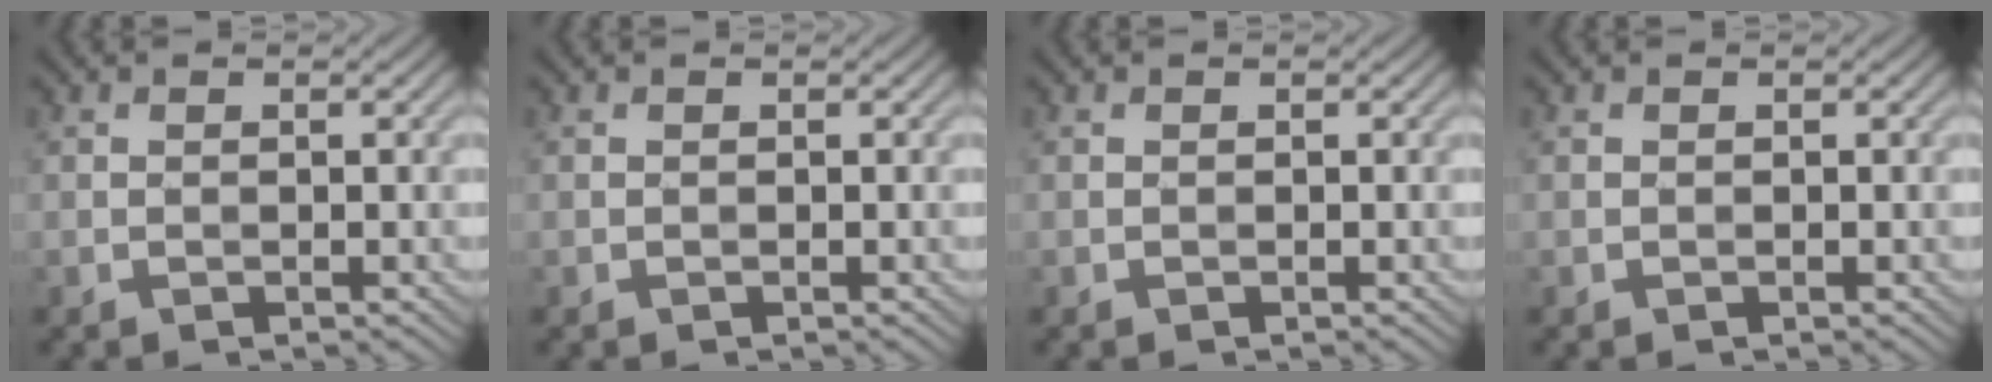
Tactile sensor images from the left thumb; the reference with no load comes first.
{"total": 0.0}
{"total": 0.0}
{"total": 0.0}